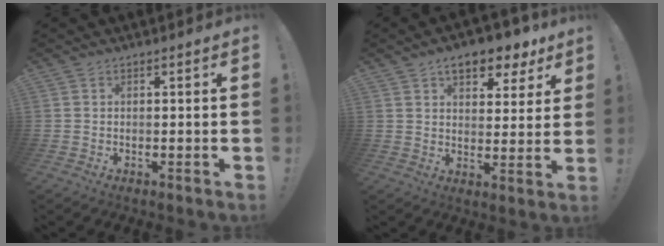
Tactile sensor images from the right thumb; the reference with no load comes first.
{"total": 10.3, "force": [6.6, 5.0, 6.1], "torque": [-0.077, -0.041, 0.114]}